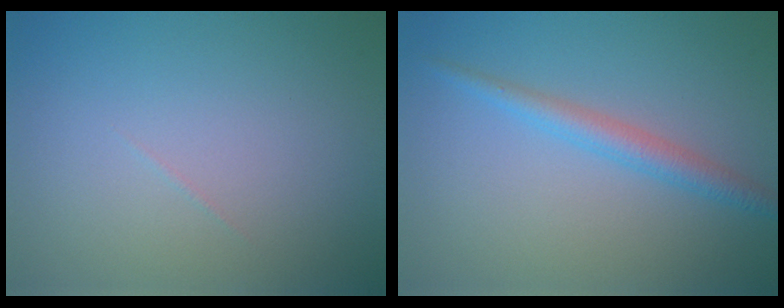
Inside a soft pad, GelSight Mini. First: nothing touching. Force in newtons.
{"total": 2.4, "press": 2.4, "slide": 0.1}